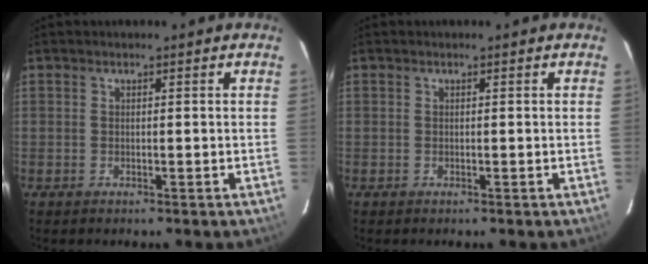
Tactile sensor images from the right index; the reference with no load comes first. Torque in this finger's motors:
{"motor_torque": [0.19, 0.18, 0.01, 0.00]}